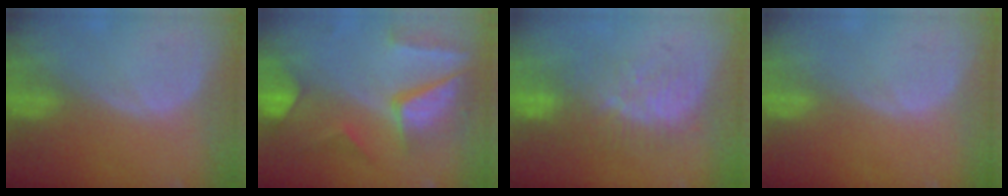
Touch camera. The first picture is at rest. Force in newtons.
{"total": 10.4, "press": 8.8, "slide": 5.5}
{"total": 8.4, "press": 7.8, "slide": 3.0}
{"total": 0.0}